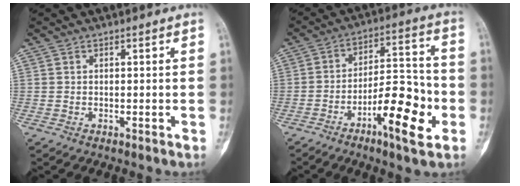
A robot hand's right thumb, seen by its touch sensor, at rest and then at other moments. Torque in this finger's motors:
{"motor_torque": [0.72, 0.85, 0.07, -0.06, 0.05]}